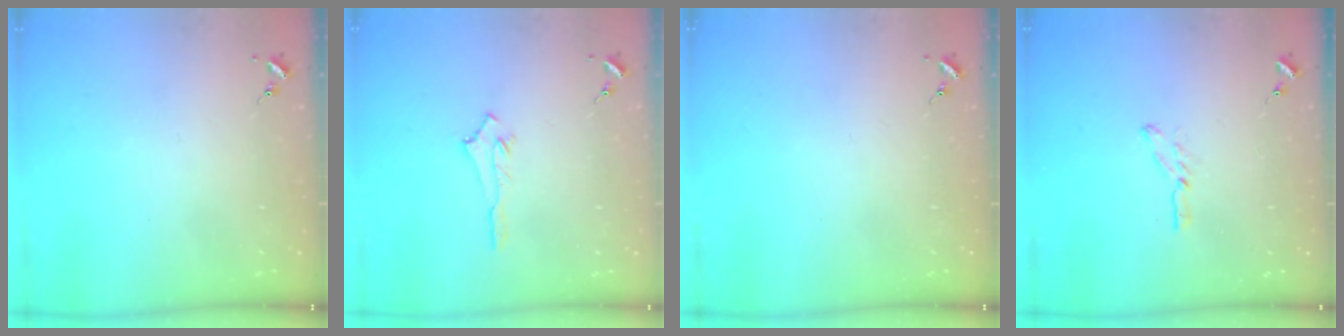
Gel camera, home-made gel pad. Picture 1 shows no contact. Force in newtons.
{"total": 2.5, "press": 2.5, "slide": 0.4}
{"total": 0.0}
{"total": 4.0, "press": 4.0, "slide": 0.5}